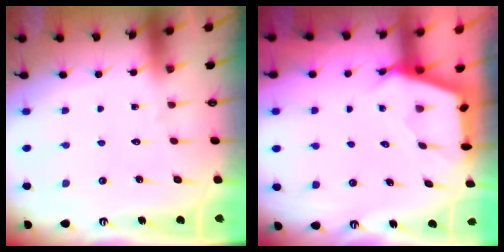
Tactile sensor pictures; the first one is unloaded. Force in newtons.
{"total": 2.6, "press": 2.6, "slide": 0.3}